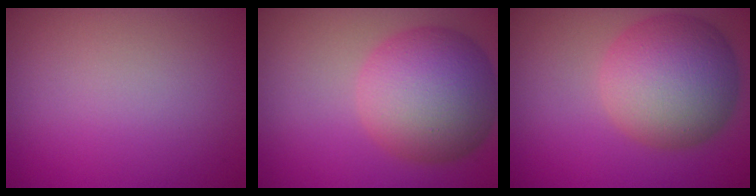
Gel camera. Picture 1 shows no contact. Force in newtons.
{"total": 9.6, "press": 9.6, "slide": 0.5}
{"total": 9.0, "press": 9.0, "slide": 0.4}